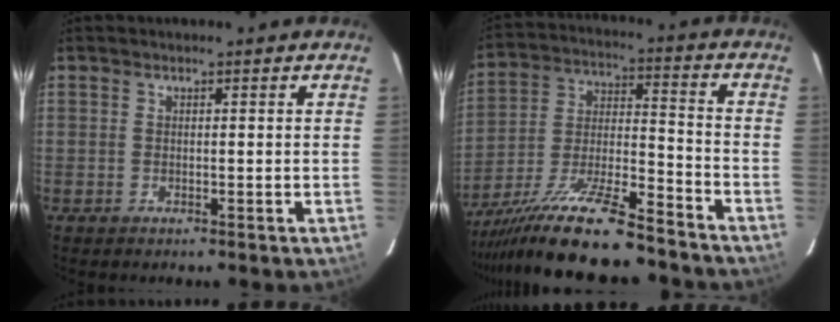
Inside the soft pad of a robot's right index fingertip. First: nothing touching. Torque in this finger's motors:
{"motor_torque": [0.89, -1.25, 0.74, 0.21]}